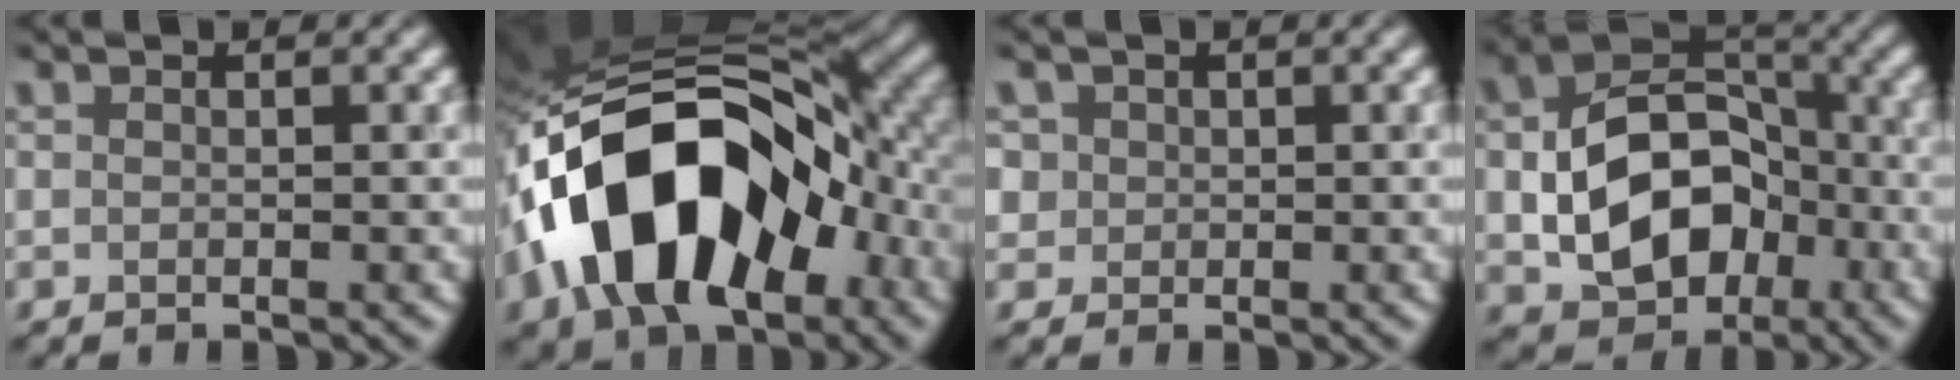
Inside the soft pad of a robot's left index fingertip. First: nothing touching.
{"total": 16.4, "force": [-5.2, 9.9, 12.1], "torque": [-0.193, 0.008, -0.101]}
{"total": 2.7, "force": [1.0, 2.4, 0.9], "torque": [-0.011, 0.014, 0.017]}
{"total": 10.8, "force": [-1.9, 7.5, 7.5], "torque": [-0.125, 0.003, -0.032]}